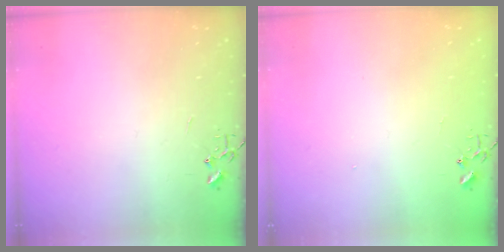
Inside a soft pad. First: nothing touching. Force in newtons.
{"total": 1.3, "press": 1.2, "slide": 0.1}